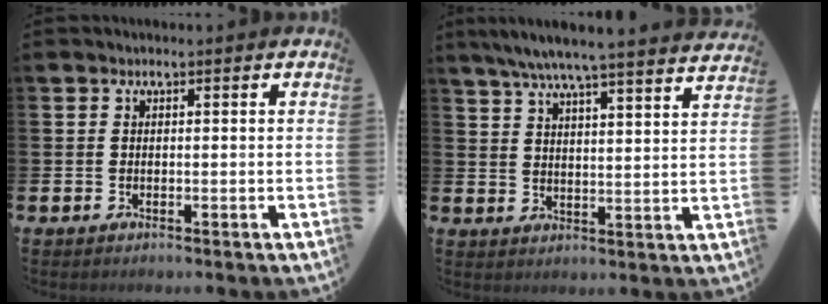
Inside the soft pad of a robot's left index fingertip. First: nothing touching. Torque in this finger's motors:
{"motor_torque": [0.65, -1.03, 0.49, 0.21]}